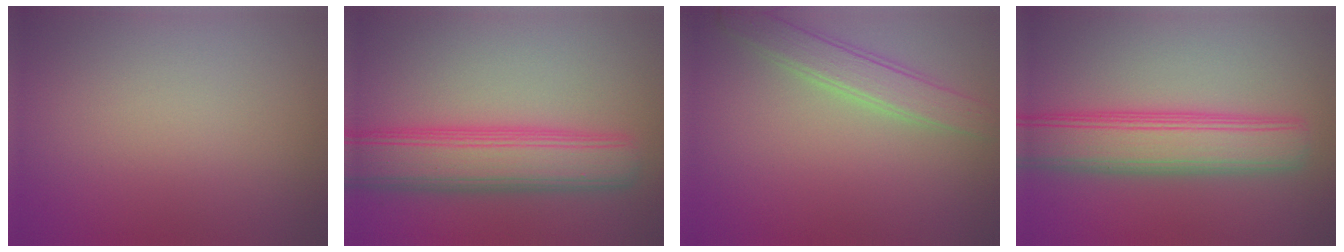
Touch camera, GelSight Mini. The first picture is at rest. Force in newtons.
{"total": 7.3, "press": 7.3, "slide": 0.2}
{"total": 3.1, "press": 3.0, "slide": 0.2}
{"total": 6.8, "press": 6.8, "slide": 0.2}